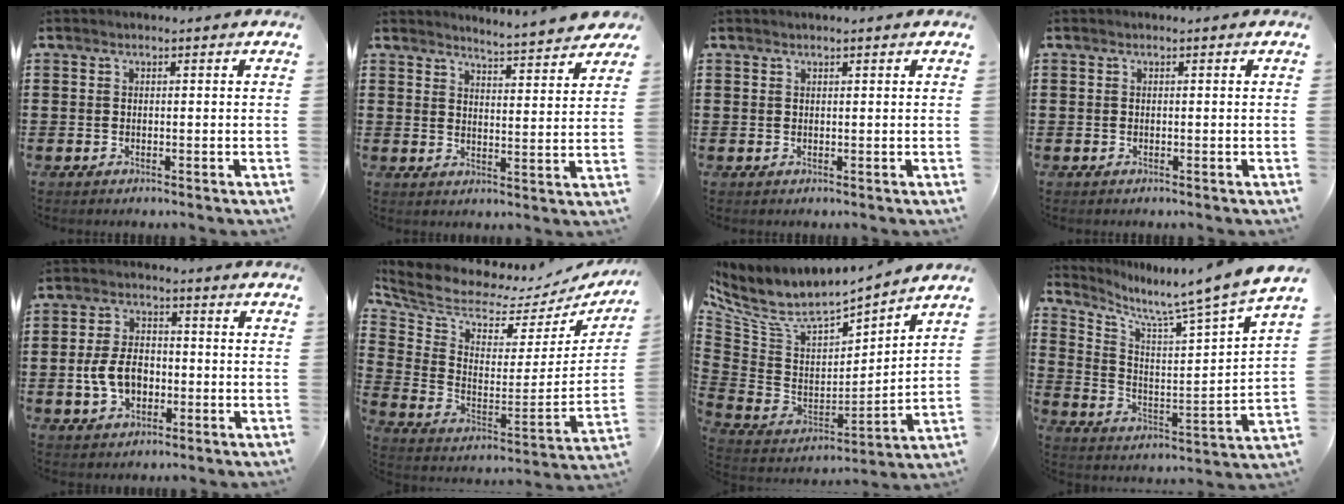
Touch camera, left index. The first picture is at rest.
{"total": 4.0, "force": [3.9, -0.6, 0.5], "torque": [-0.028, -0.028, 0.067]}
{"total": 0.8, "force": [0.6, 0.0, 0.4], "torque": [-0.009, 0.000, 0.012]}
{"total": 0.0}
{"total": 6.5, "force": [-1.4, 4.3, 4.7], "torque": [-0.115, 0.003, -0.031]}
{"total": 4.5, "force": [4.2, 1.3, 0.9], "torque": [-0.051, -0.058, 0.069]}
{"total": 7.2, "force": [5.5, 2.5, 3.9], "torque": [-0.104, -0.050, 0.091]}
{"total": 6.6, "force": [5.8, -0.7, 3.0], "torque": [-0.078, -0.062, 0.084]}